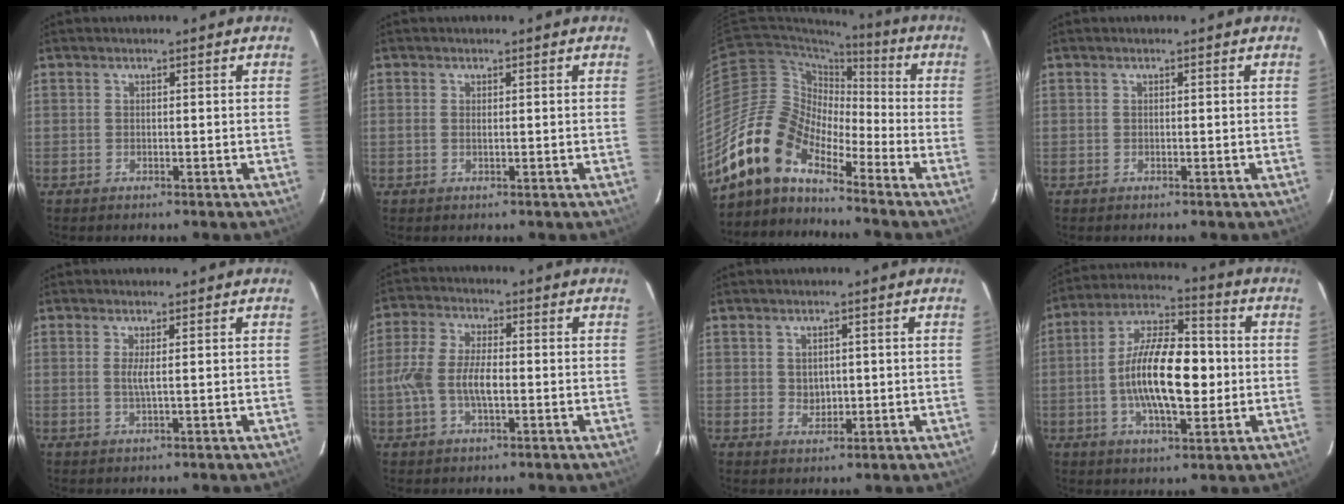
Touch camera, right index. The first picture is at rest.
{"total": 0.8, "force": [0.2, 0.3, 0.7], "torque": [-0.016, 0.001, 0.002]}
{"total": 14.3, "force": [-11.4, 6.0, 6.1], "torque": [-0.106, 0.010, -0.232]}
{"total": 0.0}
{"total": 1.6, "force": [0.3, -0.3, 1.5], "torque": [-0.031, -0.005, 0.005]}
{"total": 8.4, "force": [-1.4, 3.7, 7.4], "torque": [-0.156, 0.007, -0.028]}
{"total": 2.9, "force": [0.4, 2.4, 1.5], "torque": [-0.024, 0.003, 0.013]}
{"total": 16.0, "force": [-1.2, 6.3, 14.7], "torque": [-0.269, 0.012, -0.025]}